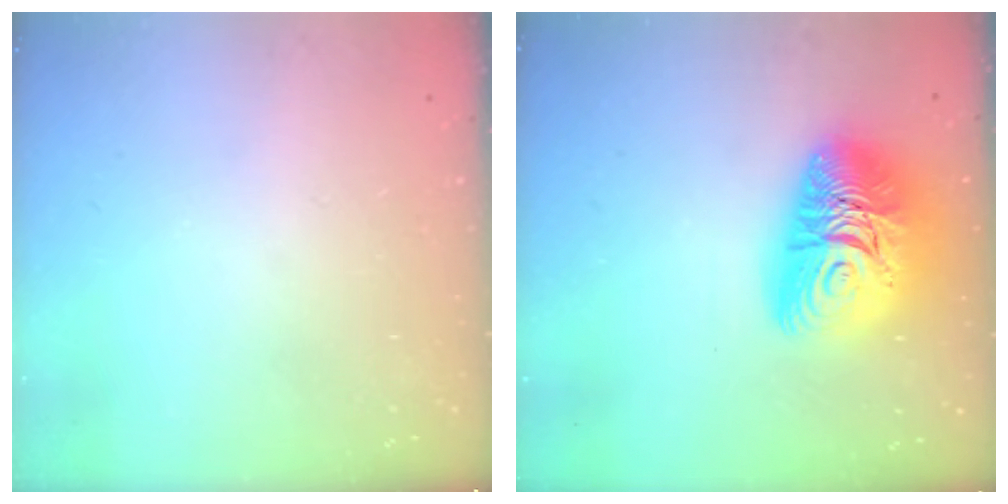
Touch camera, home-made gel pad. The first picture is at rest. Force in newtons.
{"total": 17.6, "press": 17.5, "slide": 1.7}